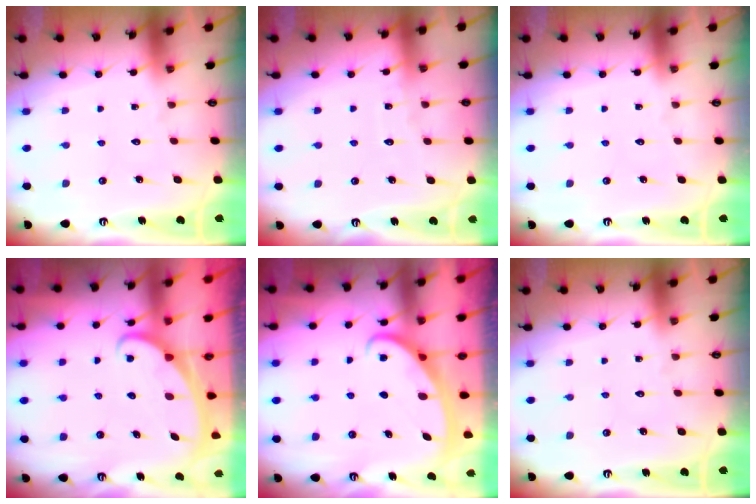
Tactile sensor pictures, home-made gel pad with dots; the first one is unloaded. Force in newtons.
{"total": 3.3, "press": 3.3, "slide": 0.3}
{"total": 0.0}
{"total": 1.9, "press": 1.9, "slide": 0.1}
{"total": 2.6, "press": 2.6, "slide": 0.4}
{"total": 0.0}